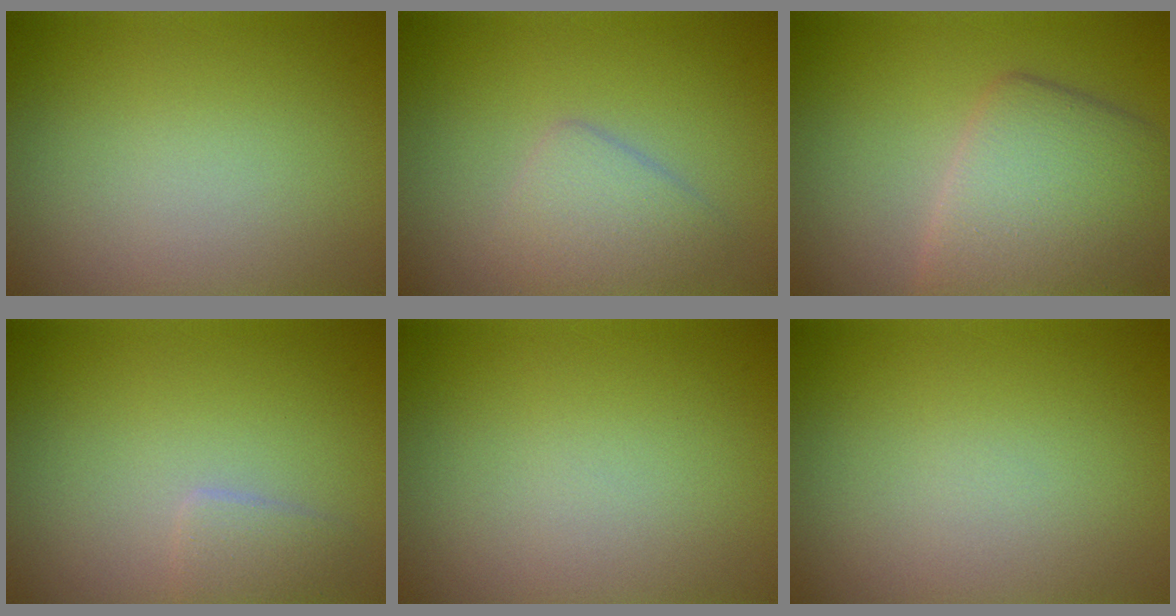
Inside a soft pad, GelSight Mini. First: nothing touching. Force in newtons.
{"total": 2.5, "press": 2.5, "slide": 0.2}
{"total": 6.2, "press": 6.2, "slide": 0.1}
{"total": 1.5, "press": 1.5, "slide": 0.1}
{"total": 0.0}
{"total": 0.0}